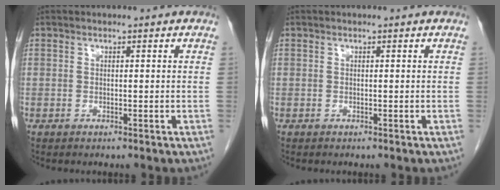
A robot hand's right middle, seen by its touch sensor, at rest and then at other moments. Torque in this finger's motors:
{"motor_torque": [0.22, -0.09, 0.00, 0.00]}